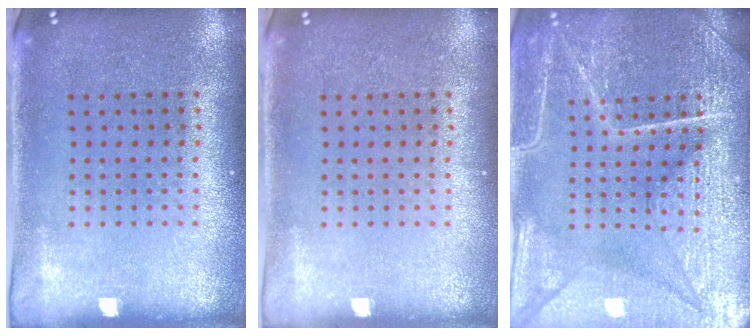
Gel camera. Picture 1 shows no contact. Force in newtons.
{"total": 0.0}
{"total": 7.2, "press": 7.1, "slide": 0.8}